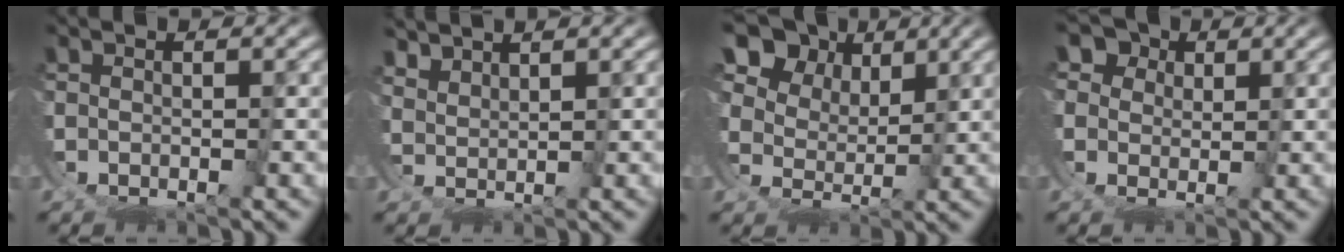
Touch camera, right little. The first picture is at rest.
{"total": 3.3, "force": [3.2, -0.5, -0.8], "torque": [0.000, -0.007, 0.063]}
{"total": 8.7, "force": [7.3, 3.9, 2.7], "torque": [-0.039, 0.013, 0.108]}
{"total": 4.2, "force": [3.0, 2.7, 1.2], "torque": [-0.015, -0.008, 0.049]}